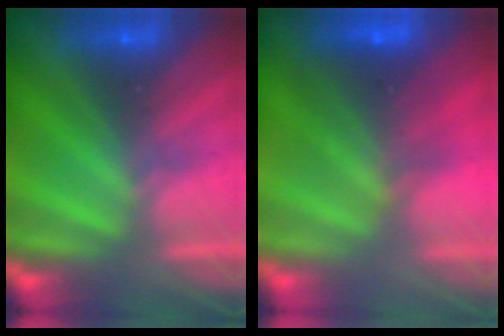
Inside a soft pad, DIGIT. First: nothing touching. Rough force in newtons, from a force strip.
{"total": 7.4}